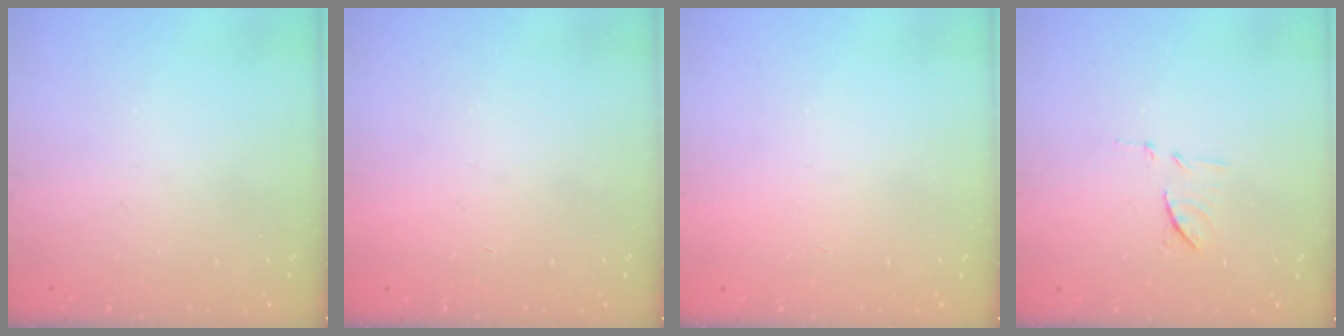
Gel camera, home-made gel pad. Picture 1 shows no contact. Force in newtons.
{"total": 1.5, "press": 1.5, "slide": 0.1}
{"total": 1.5, "press": 1.5, "slide": 0.1}
{"total": 8.1, "press": 8.0, "slide": 0.7}